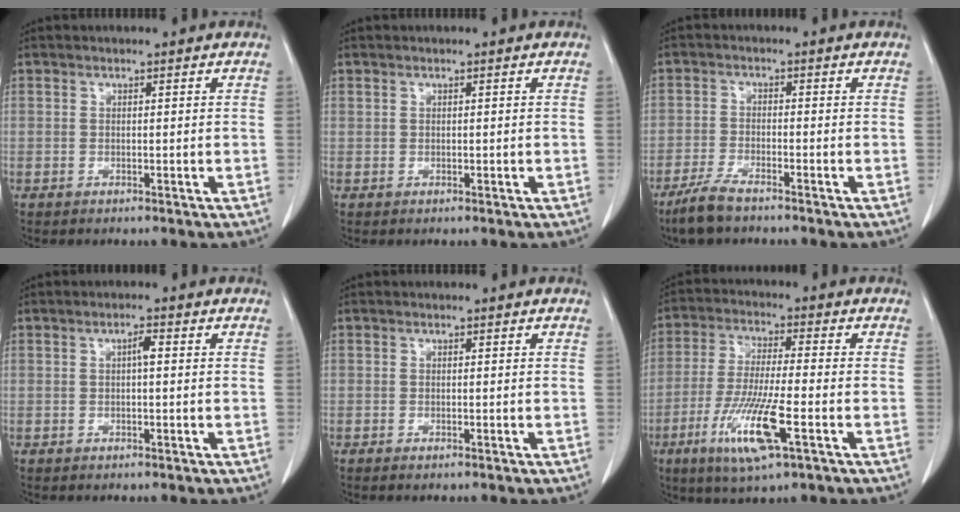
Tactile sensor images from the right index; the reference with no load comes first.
{"total": 0.0}
{"total": 4.6, "force": [-3.7, 0.9, 2.6], "torque": [-0.067, -0.010, -0.072]}
{"total": 1.6, "force": [0.2, 0.3, 1.5], "torque": [-0.026, 0.004, 0.003]}
{"total": 0.6, "force": [-0.4, 0.1, 0.3], "torque": [-0.008, -0.001, -0.006]}
{"total": 11.6, "force": [-4.7, 0.9, 10.5], "torque": [-0.212, -0.024, -0.087]}